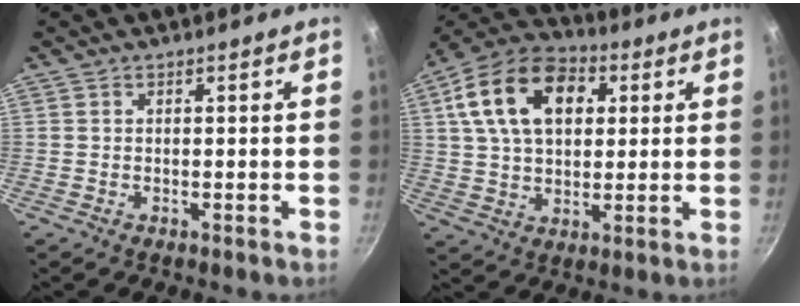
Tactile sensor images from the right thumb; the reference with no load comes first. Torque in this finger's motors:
{"motor_torque": [-0.73, 2.81, 1.58, 0.73, 0.26]}